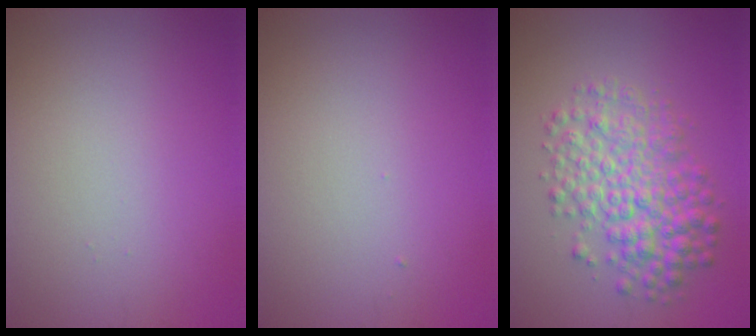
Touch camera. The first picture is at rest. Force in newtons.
{"total": 0.0}
{"total": 5.9, "press": 5.9, "slide": 0.1}